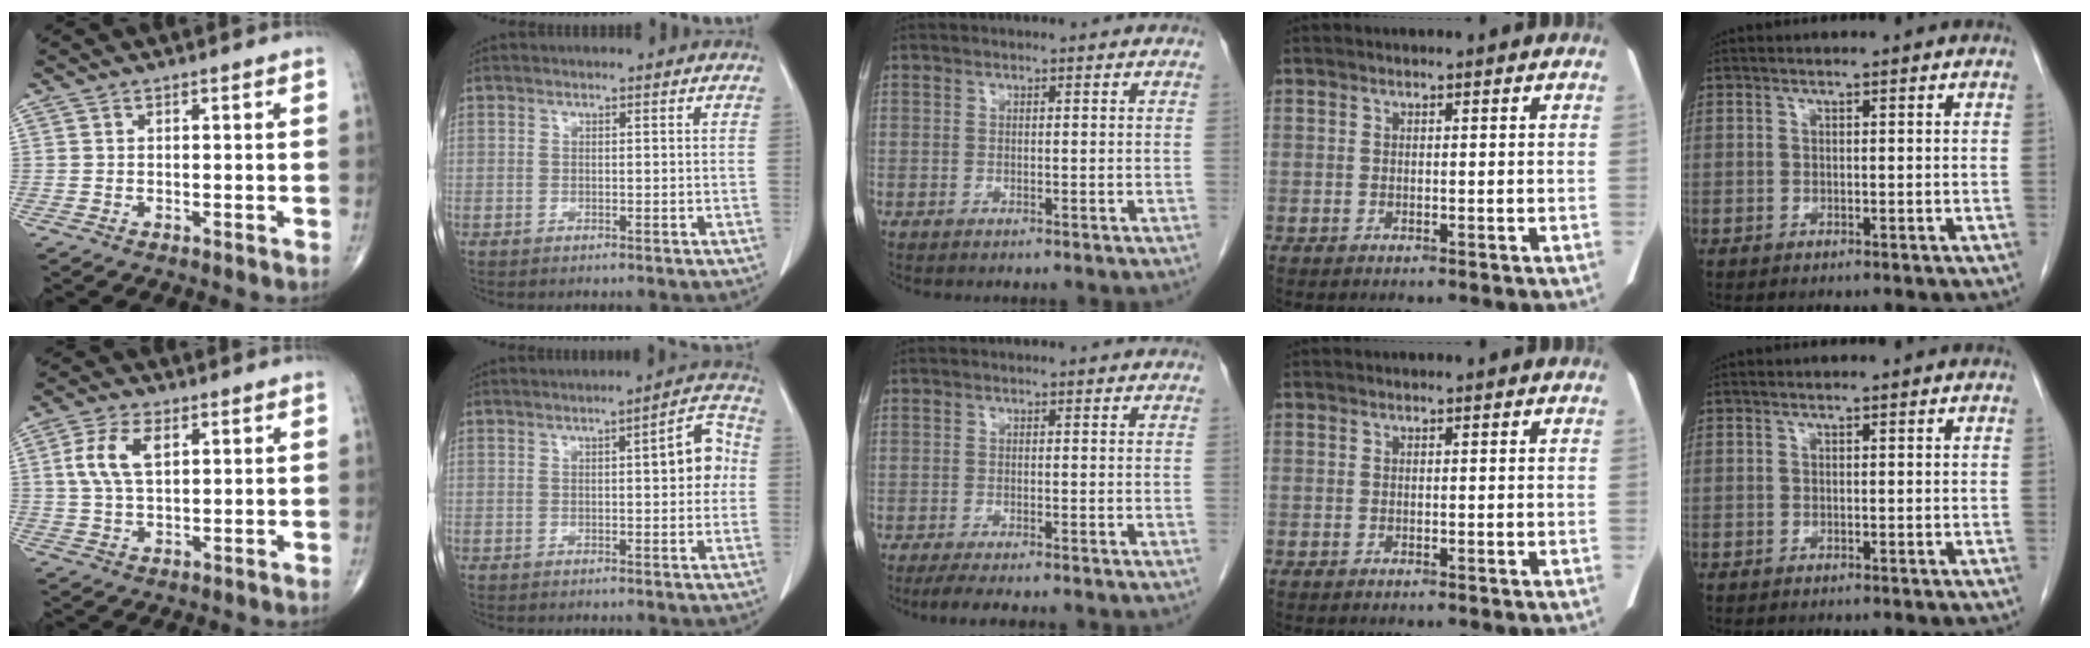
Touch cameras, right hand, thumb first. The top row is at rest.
{"thumb": {"total": 7.4, "force": [2.1, 3.8, 6.0], "torque": [-0.127, 0.004, 0.042]}, "index": {"total": 6.0, "force": [0.4, 1.6, 5.8], "torque": [-0.069, 0.018, 0.001]}, "middle": {"total": 4.3, "force": [-3.5, 0.5, 2.5], "torque": [-0.039, -0.008, -0.051]}}